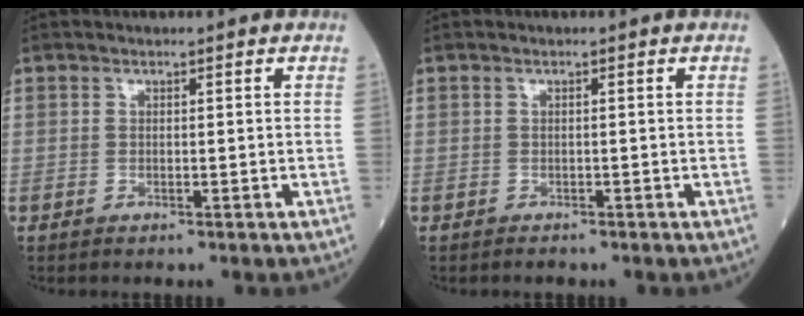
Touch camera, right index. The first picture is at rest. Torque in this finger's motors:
{"motor_torque": [-0.03, 0.00, -0.09, -0.07]}